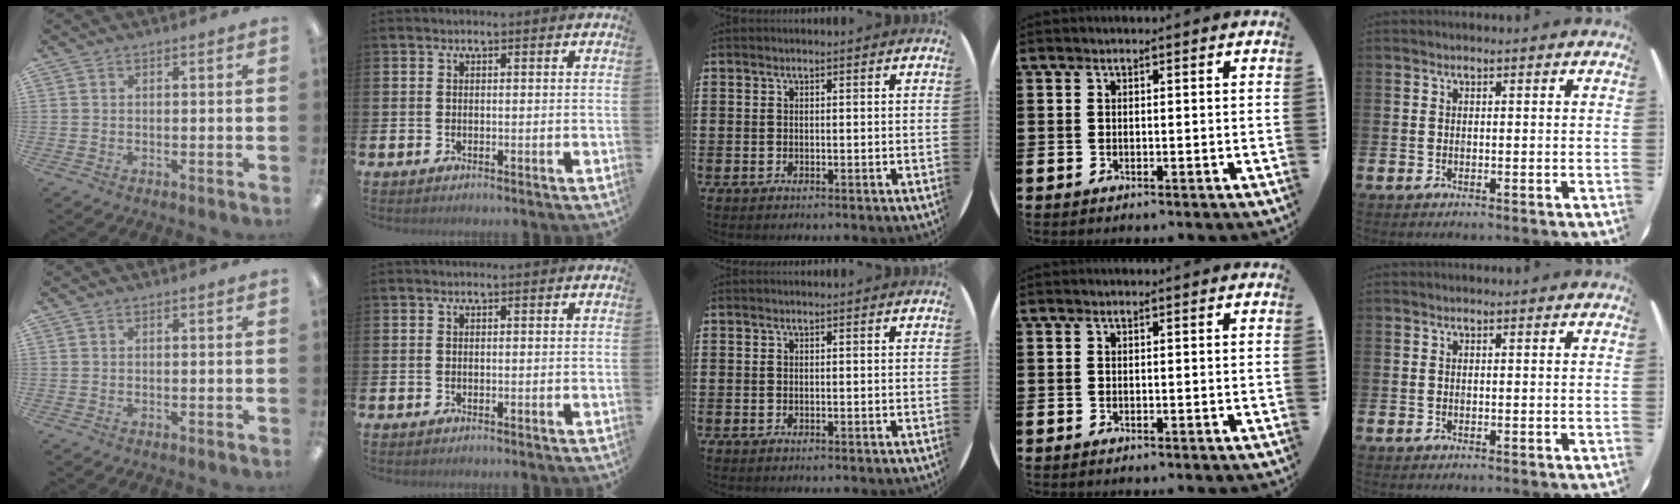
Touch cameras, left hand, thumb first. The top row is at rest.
{}